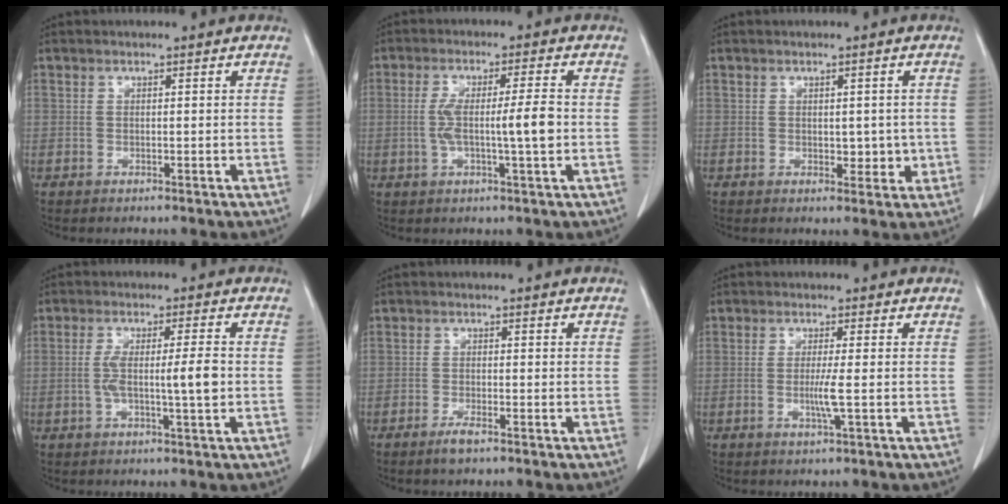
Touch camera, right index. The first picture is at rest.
{"total": 7.4, "force": [-0.7, 0.3, 7.3], "torque": [-0.137, 0.005, -0.011]}
{"total": 3.3, "force": [-0.2, 2.0, 2.6], "torque": [-0.026, -0.001, 0.004]}
{"total": 6.3, "force": [-0.6, 0.2, 6.2], "torque": [-0.116, 0.002, -0.010]}
{"total": 2.2, "force": [-1.6, 0.2, 1.5], "torque": [-0.034, -0.002, -0.031]}
{"total": 3.0, "force": [-0.5, -0.6, 2.9], "torque": [-0.059, -0.007, -0.010]}